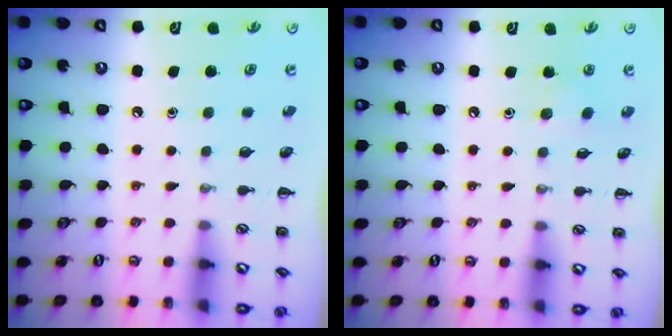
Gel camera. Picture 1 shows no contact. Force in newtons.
{"total": 4.1, "press": 3.9, "slide": 1.2}